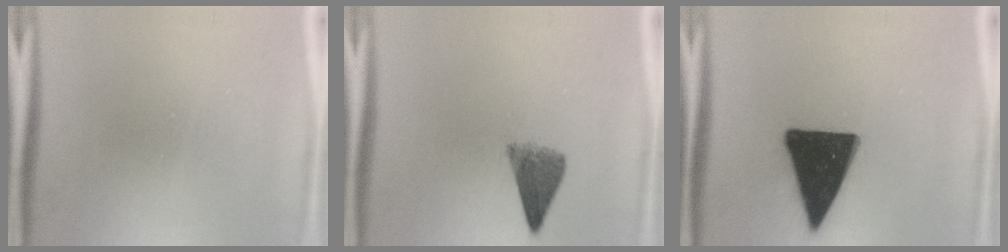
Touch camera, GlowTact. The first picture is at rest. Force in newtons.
{"total": 5.3}
{"total": 19.1}